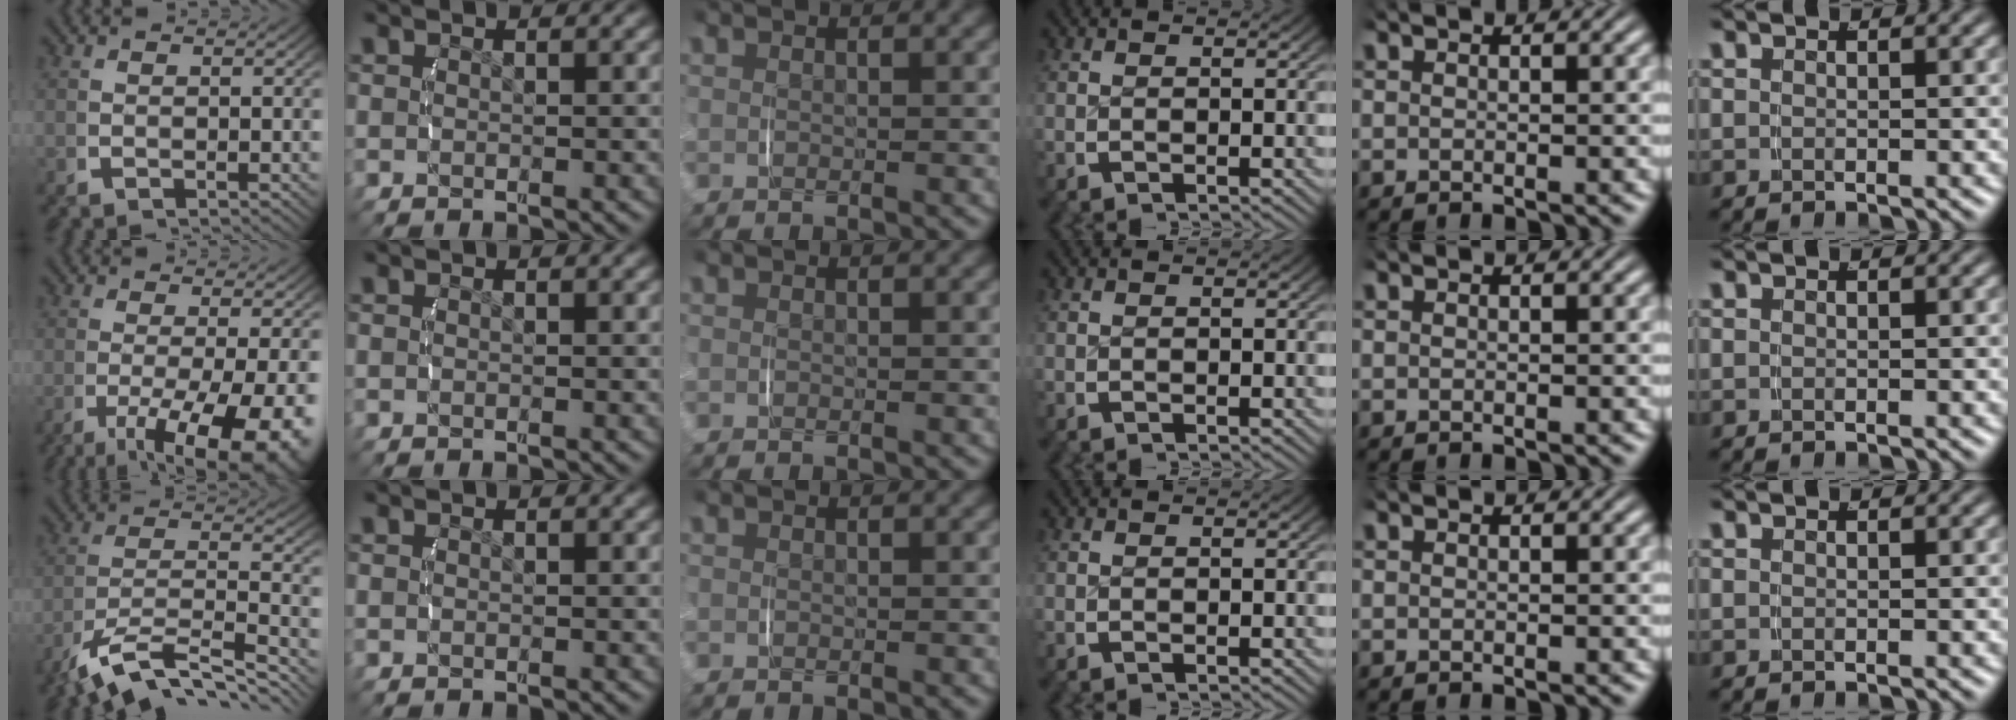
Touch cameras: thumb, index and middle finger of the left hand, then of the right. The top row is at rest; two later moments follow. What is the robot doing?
{"motion": "lift_and_place", "object": "glasses case"}